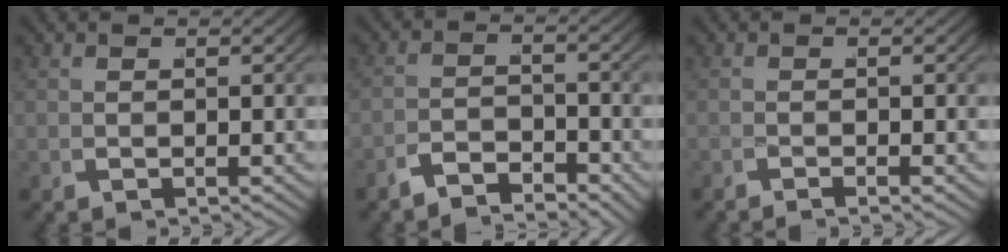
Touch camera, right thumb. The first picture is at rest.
{"total": 3.6, "force": [-3.4, 0.9, 0.3], "torque": [0.002, -0.005, -0.068]}
{"total": 0.9, "force": [-0.7, -0.6, 0.0], "torque": [-0.001, 0.004, -0.020]}